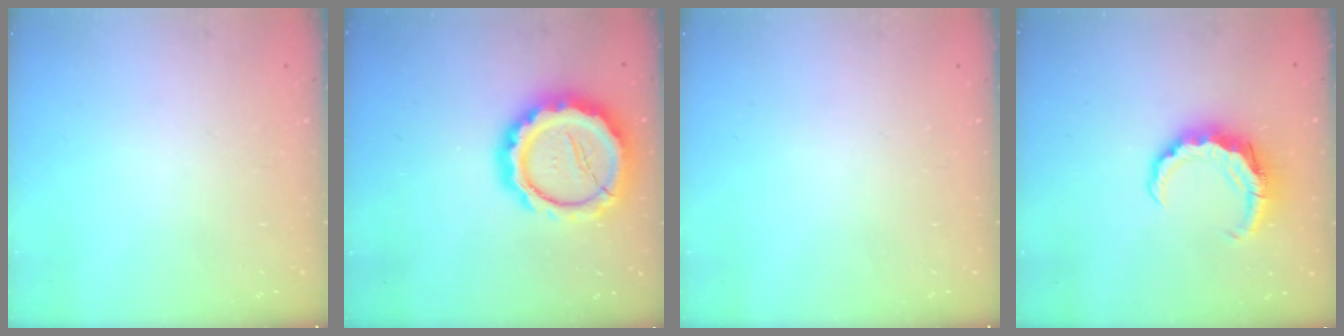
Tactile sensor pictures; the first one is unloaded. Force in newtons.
{"total": 19.0, "press": 18.6, "slide": 3.7}
{"total": 0.0}
{"total": 8.0, "press": 7.9, "slide": 1.0}